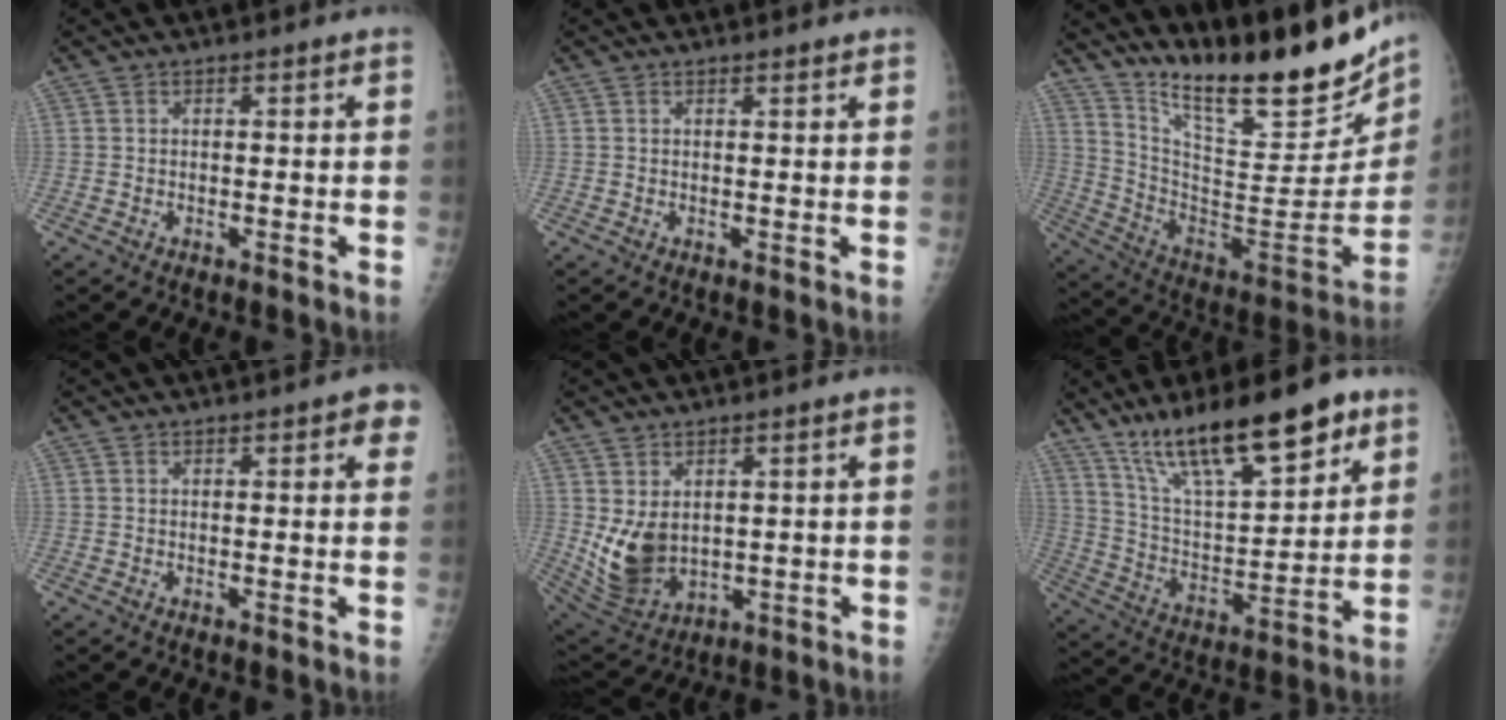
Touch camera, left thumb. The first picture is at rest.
{"total": 1.1, "force": [1.0, 0.3, 0.3], "torque": [-0.002, -0.003, 0.014]}
{"total": 28.1, "force": [21.6, 7.4, 16.4], "torque": [-0.223, -0.112, 0.332]}
{"total": 4.5, "force": [2.4, 1.5, 3.5], "torque": [-0.024, -0.005, 0.022]}
{"total": 8.9, "force": [1.7, 6.2, 6.2], "torque": [-0.105, -0.025, 0.056]}
{"total": 21.6, "force": [14.2, 6.7, 14.8], "torque": [-0.218, -0.056, 0.251]}